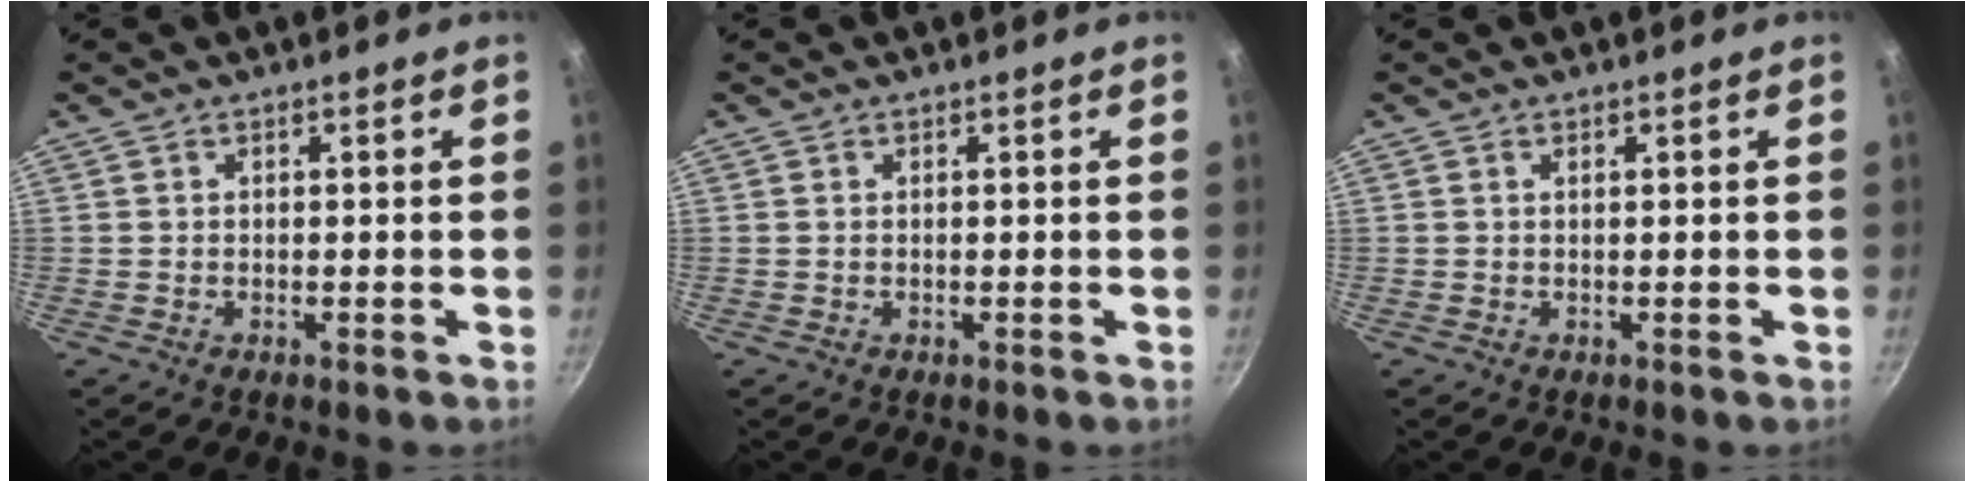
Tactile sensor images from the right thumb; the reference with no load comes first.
{"total": 0.0}
{"total": 0.0}